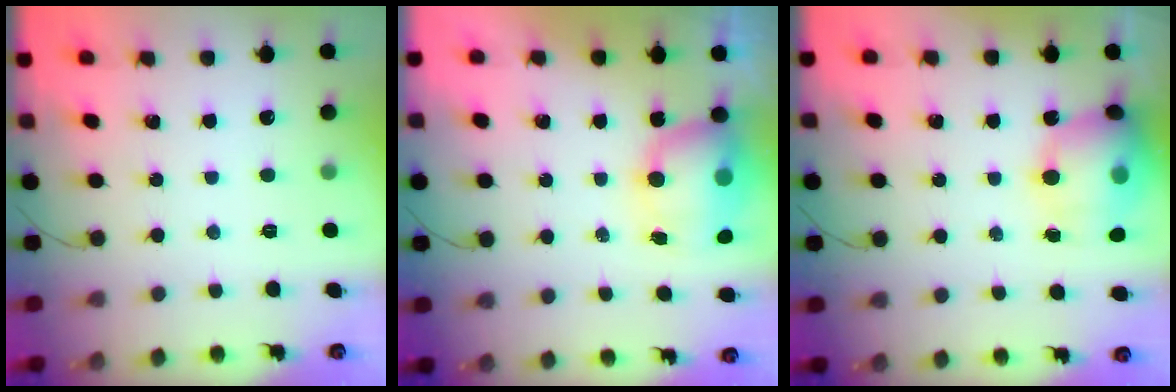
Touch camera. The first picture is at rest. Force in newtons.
{"total": 9.4, "press": 8.5, "slide": 4.0}
{"total": 16.4, "press": 16.0, "slide": 3.5}